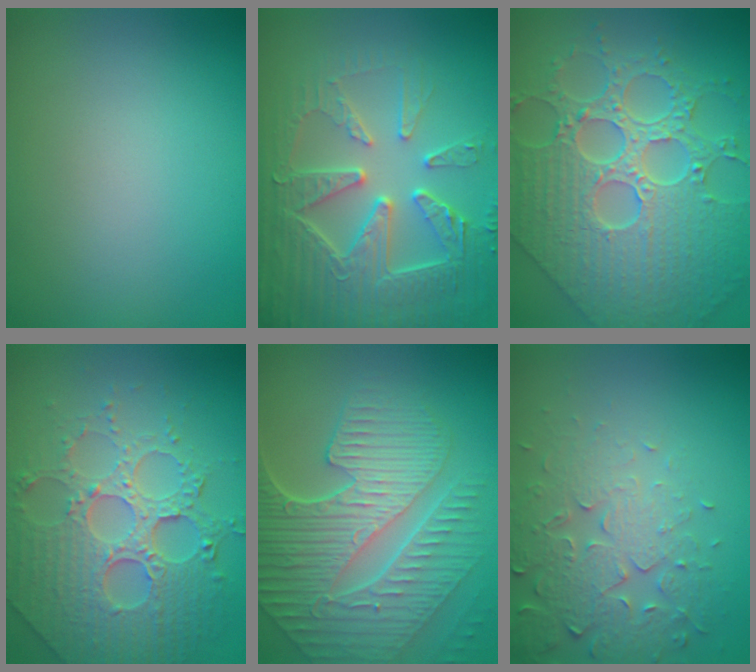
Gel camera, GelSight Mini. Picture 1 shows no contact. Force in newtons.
{"total": 7.5, "press": 6.1, "slide": 4.3}
{"total": 9.3, "press": 7.0, "slide": 6.2}
{"total": 8.2, "press": 6.0, "slide": 5.7}
{"total": 9.5, "press": 6.5, "slide": 7.0}
{"total": 4.2, "press": 4.2, "slide": 0.5}